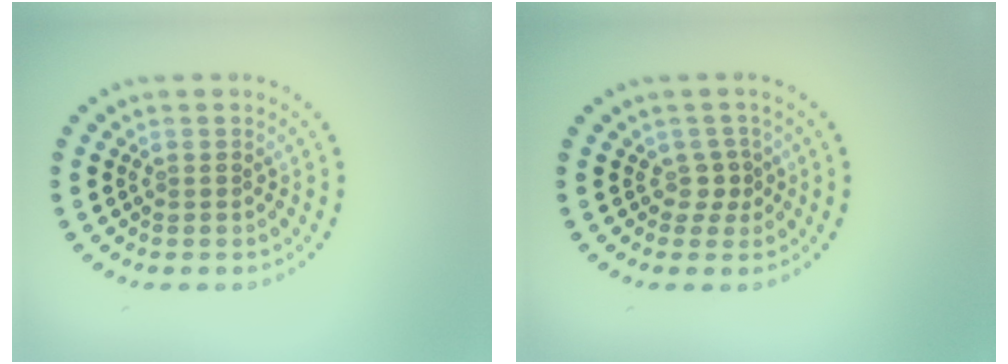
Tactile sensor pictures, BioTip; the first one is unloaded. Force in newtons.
{"total": 1.4, "press": 0.9, "slide": 1.0}